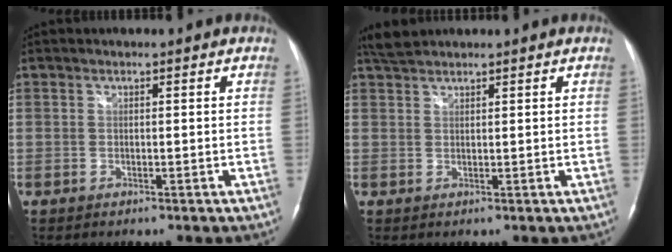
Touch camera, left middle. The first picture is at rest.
{"total": 2.6, "force": [2.5, 0.3, 0.6], "torque": [-0.018, 0.013, 0.050]}